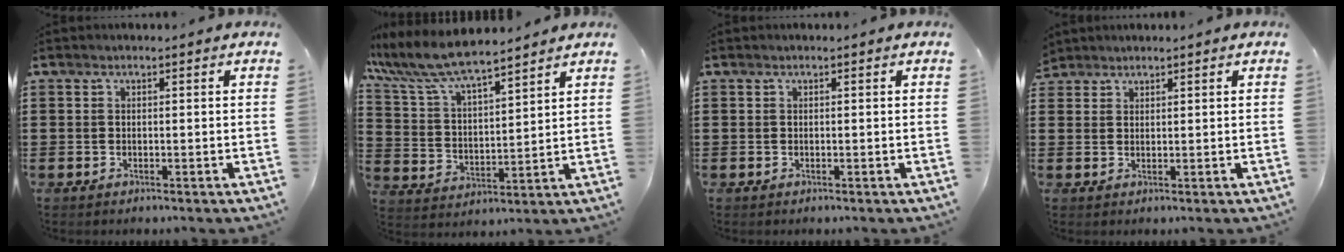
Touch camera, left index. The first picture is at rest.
{"total": 7.9, "force": [7.2, 1.1, 3.1], "torque": [-0.091, -0.034, 0.127]}
{"total": 0.0}
{"total": 1.8, "force": [1.7, 0.6, 0.0], "torque": [-0.004, 0.003, 0.034]}